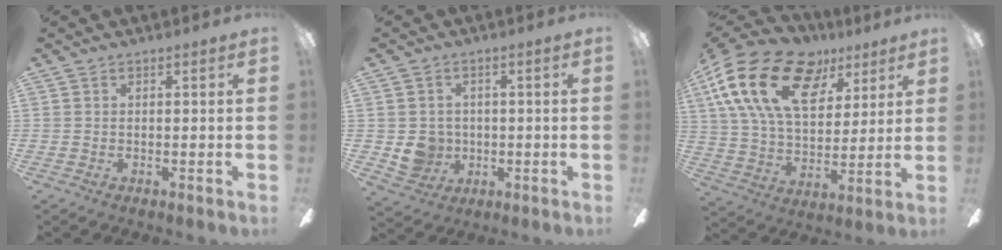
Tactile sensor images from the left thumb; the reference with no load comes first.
{"total": 6.4, "force": [0.1, 6.2, 1.5], "torque": [-0.039, 0.000, 0.009]}
{"total": 22.9, "force": [11.2, 13.5, 14.7], "torque": [-0.282, -0.040, 0.200]}